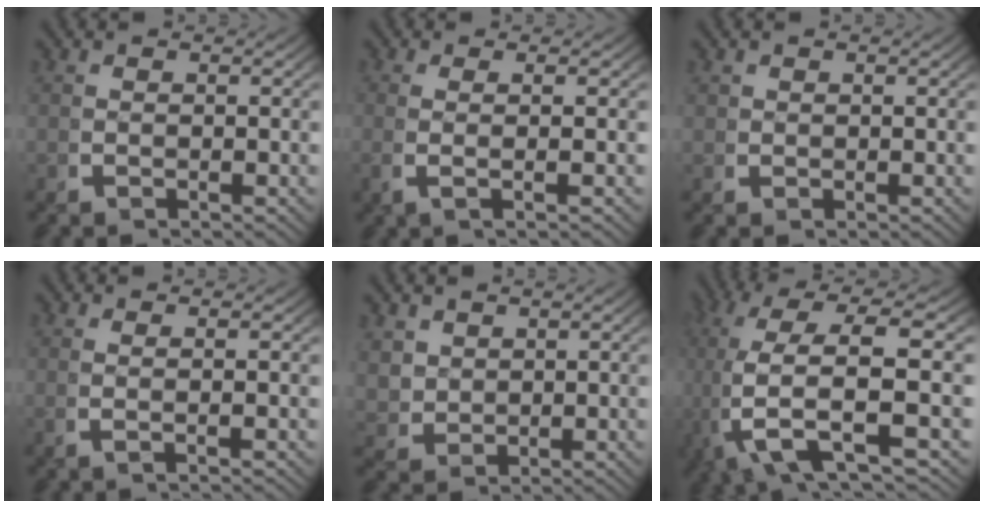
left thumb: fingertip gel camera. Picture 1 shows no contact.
{"total": 2.1, "force": [0.0, -0.6, 2.0], "torque": [-0.048, 0.000, -0.001]}
{"total": 0.6, "force": [0.4, 0.5, 0.1], "torque": [-0.001, -0.002, 0.010]}
{"total": 1.3, "force": [0.0, -0.8, 1.0], "torque": [-0.026, 0.003, -0.002]}
{"total": 3.3, "force": [0.8, 2.8, 1.6], "torque": [-0.050, -0.026, 0.028]}
{"total": 10.9, "force": [0.5, 4.7, 9.8], "torque": [-0.227, -0.021, 0.015]}